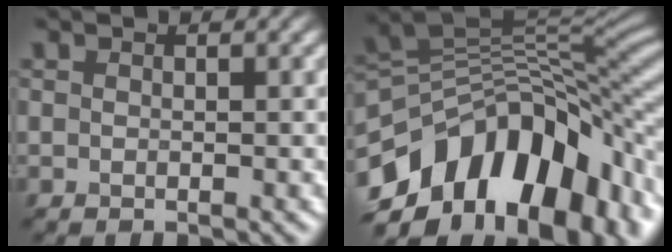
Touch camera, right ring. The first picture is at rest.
{"total": 14.9, "force": [-5.5, 8.8, 10.7], "torque": [-0.173, 0.018, -0.100]}